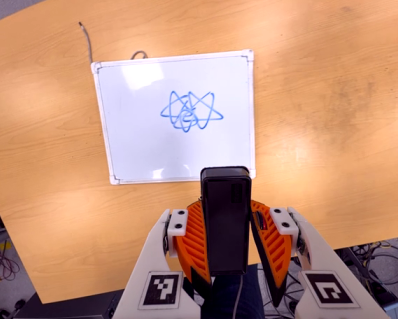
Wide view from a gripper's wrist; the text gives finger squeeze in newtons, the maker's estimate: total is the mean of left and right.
{"total": 6.2, "left": 5.8, "right": 6.6}